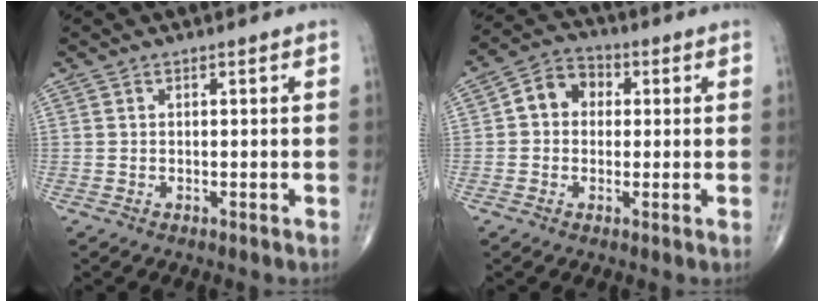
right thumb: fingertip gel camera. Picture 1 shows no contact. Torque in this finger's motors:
{"motor_torque": [0.04, 0.04, 0.29, 0.13, 0.04]}